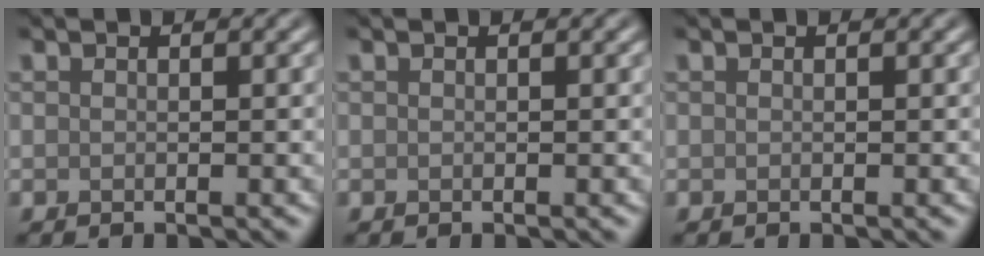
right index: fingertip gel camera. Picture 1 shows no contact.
{"total": 0.0}
{"total": 0.0}